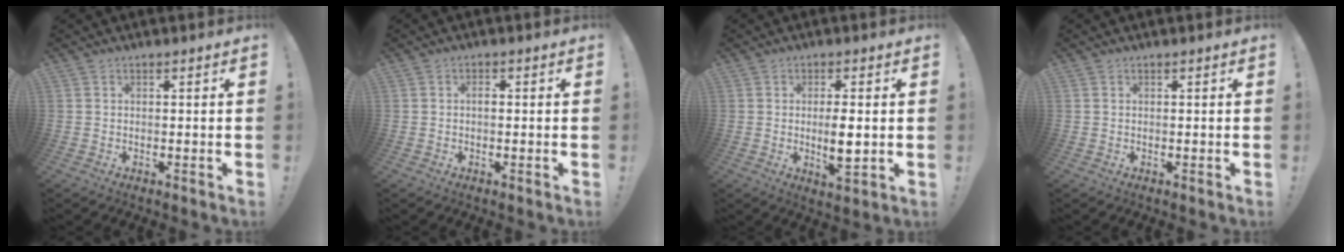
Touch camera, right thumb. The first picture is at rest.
{"total": 1.4, "force": [-0.5, 0.6, 1.1], "torque": [-0.022, 0.005, -0.010]}
{"total": 6.7, "force": [-0.4, 2.0, 6.4], "torque": [-0.107, -0.012, -0.009]}
{"total": 0.0}